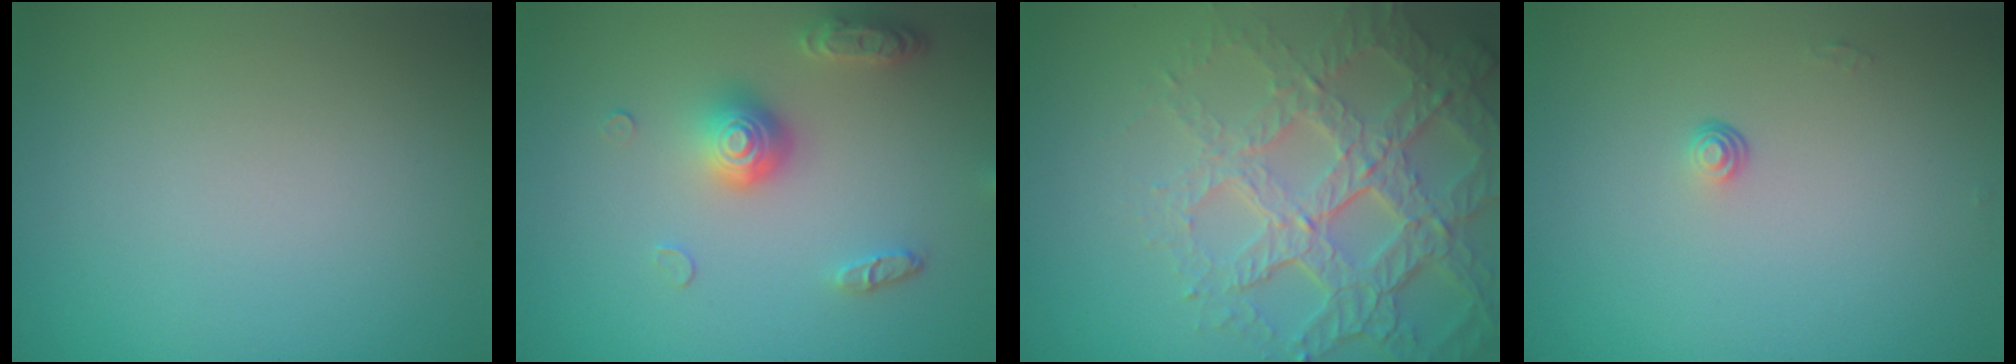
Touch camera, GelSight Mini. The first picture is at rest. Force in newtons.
{"total": 3.8, "press": 3.0, "slide": 2.3}
{"total": 7.5, "press": 5.2, "slide": 5.4}
{"total": 0.6, "press": 0.4, "slide": 0.5}